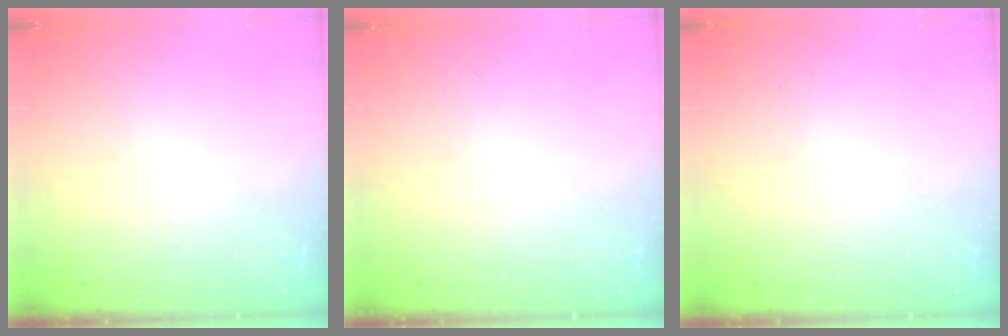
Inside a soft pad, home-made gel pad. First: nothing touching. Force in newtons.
{"total": 0.0}
{"total": 0.0}